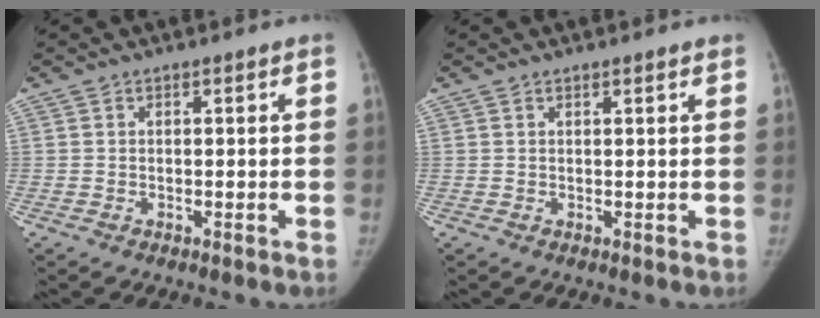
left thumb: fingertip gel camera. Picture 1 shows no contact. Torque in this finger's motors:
{"motor_torque": [-0.37, -0.24, -0.47, 0.13, -0.05]}